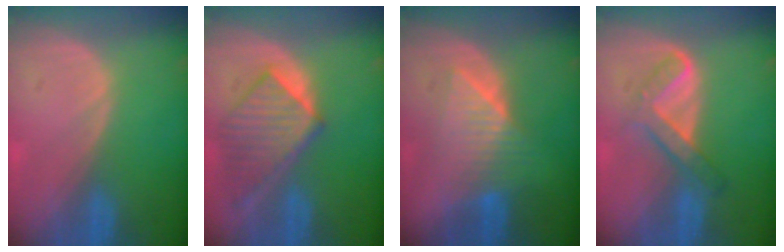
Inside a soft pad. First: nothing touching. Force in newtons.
{"total": 7.8, "press": 7.6, "slide": 1.8}
{"total": 6.4, "press": 6.3, "slide": 0.3}
{"total": 5.3, "press": 5.0, "slide": 1.6}